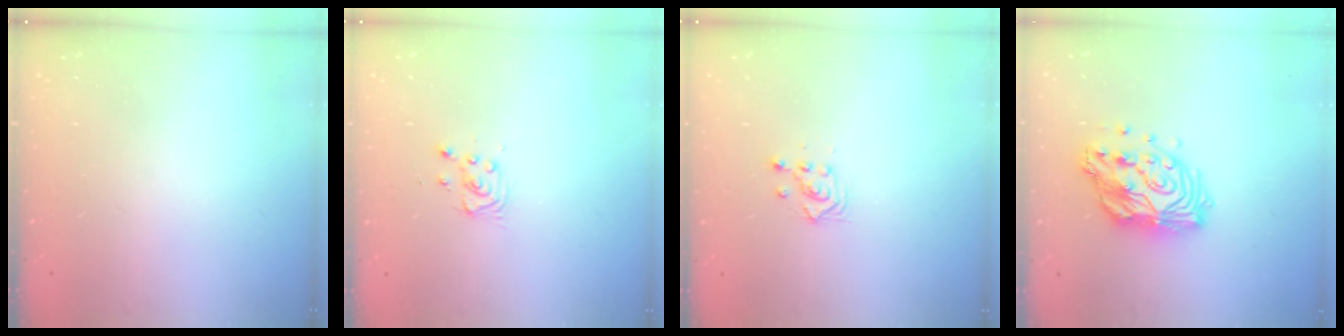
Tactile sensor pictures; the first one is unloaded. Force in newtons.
{"total": 2.8, "press": 2.8, "slide": 0.4}
{"total": 2.3, "press": 2.3, "slide": 0.1}
{"total": 15.4, "press": 15.4, "slide": 1.4}